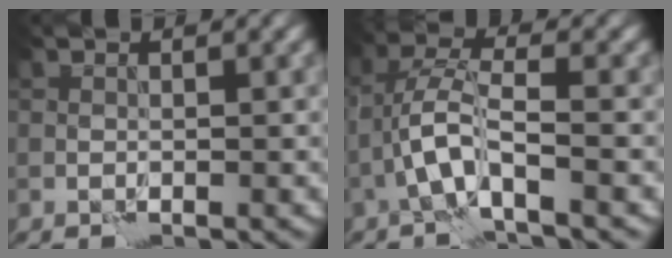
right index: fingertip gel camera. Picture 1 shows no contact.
{"total": 4.1, "force": [-1.7, 0.8, 3.6], "torque": [-0.073, 0.010, -0.037]}